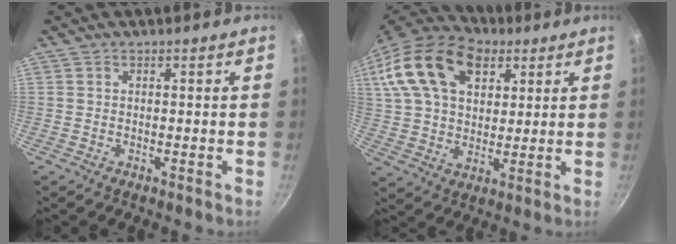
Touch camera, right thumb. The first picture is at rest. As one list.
[{"total": 23.5, "force": [10.0, 15.1, 15.0], "torque": [-0.278, 0.003, 0.173]}]